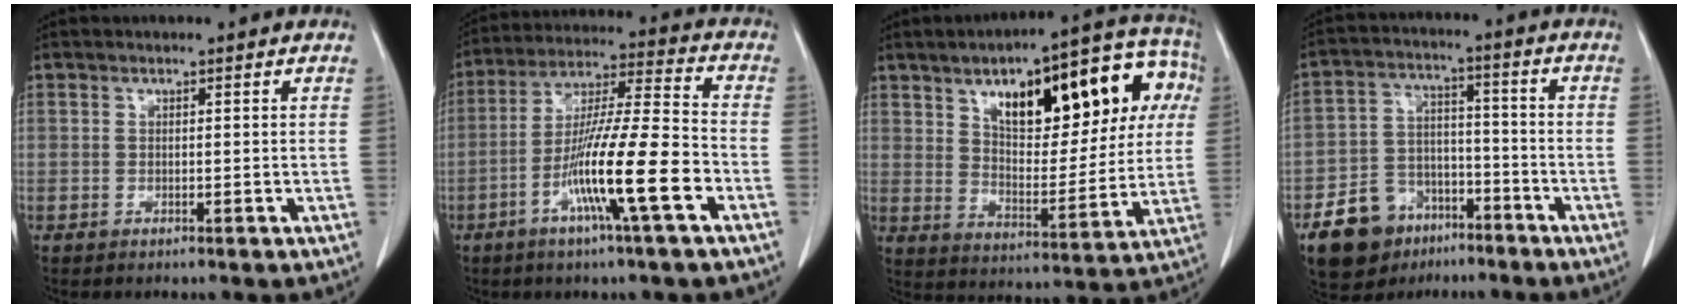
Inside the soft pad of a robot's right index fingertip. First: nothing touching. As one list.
[{"total": 14.8, "force": [-5.8, -0.1, 13.6], "torque": [-0.249, -0.007, -0.107]}, {"total": 22.6, "force": [8.3, 8.7, 19.1], "torque": [-0.270, 0.046, 0.125]}, {"total": 10.9, "force": [-6.7, 7.6, 4.1], "torque": [-0.084, 0.019, -0.108]}]